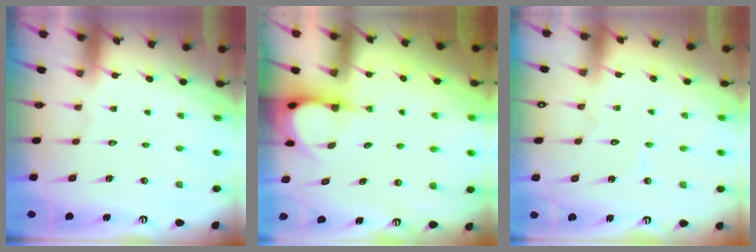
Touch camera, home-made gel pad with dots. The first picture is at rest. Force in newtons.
{"total": 3.7, "press": 3.7, "slide": 0.2}
{"total": 4.0, "press": 4.0, "slide": 0.3}